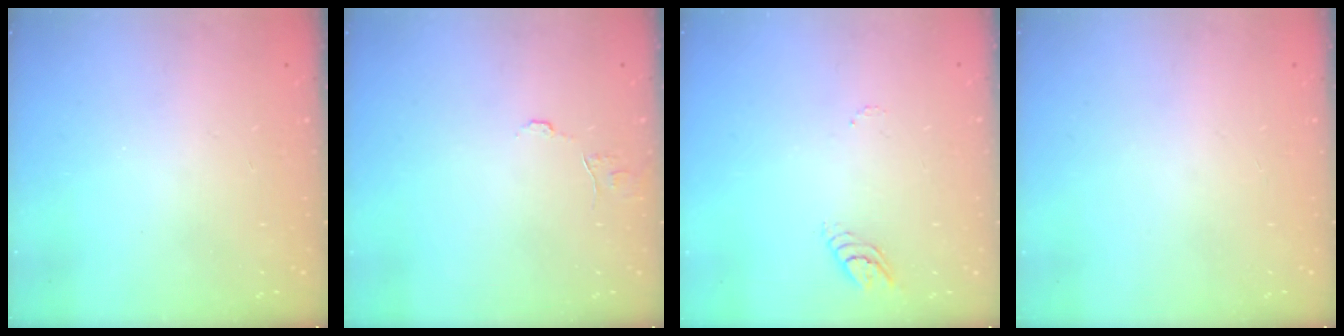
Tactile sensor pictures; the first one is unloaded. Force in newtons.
{"total": 6.4, "press": 6.4, "slide": 0.5}
{"total": 3.6, "press": 3.6, "slide": 0.3}
{"total": 0.0}